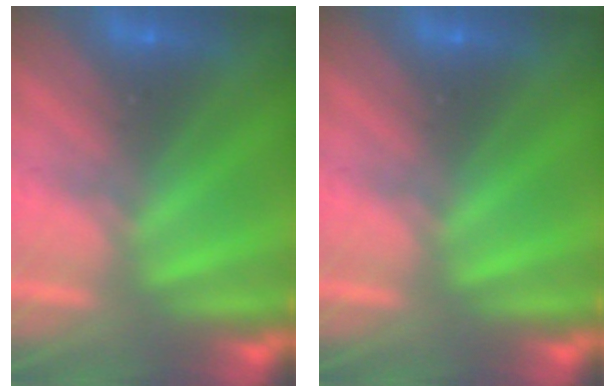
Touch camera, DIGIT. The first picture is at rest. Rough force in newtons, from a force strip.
{"total": 0.0}